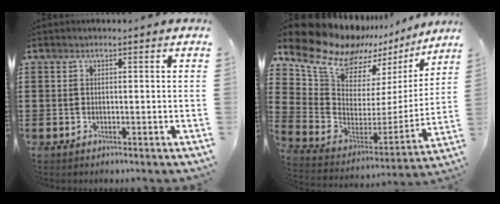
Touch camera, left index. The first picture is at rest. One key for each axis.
{"total": 11.7, "fx": 10.2, "fy": 4.8, "fz": 3.3, "tx": -0.119, "ty": -0.078, "tz": 0.179}